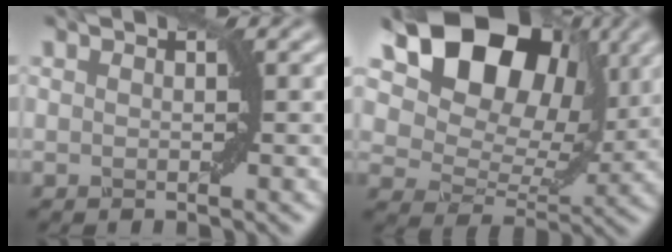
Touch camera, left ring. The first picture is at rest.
{"total": 12.1, "force": [6.0, 7.7, 7.2], "torque": [-0.121, 0.008, 0.106]}